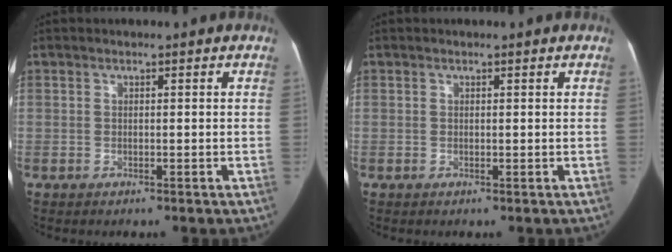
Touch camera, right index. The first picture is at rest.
{"total": 0.0}